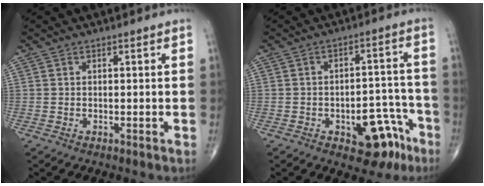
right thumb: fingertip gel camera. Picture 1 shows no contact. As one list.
[{"total": 10.8, "force": [-5.5, 5.7, 7.4], "torque": [-0.061, 0.048, -0.066]}]